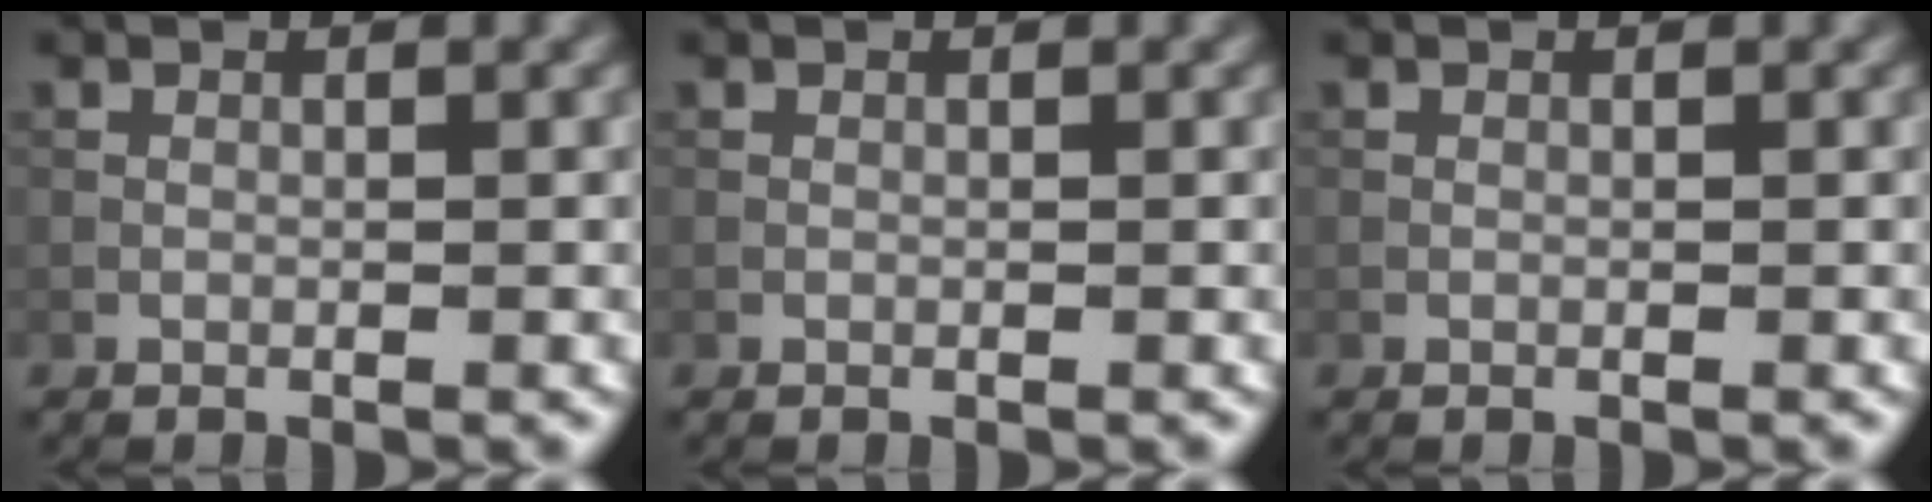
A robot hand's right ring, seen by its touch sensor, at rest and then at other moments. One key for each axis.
{"total": 0.0}
{"total": 0.0}